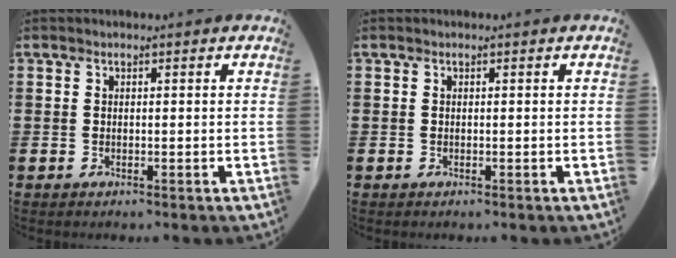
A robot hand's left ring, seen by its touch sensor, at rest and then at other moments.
{"total": 0.0}